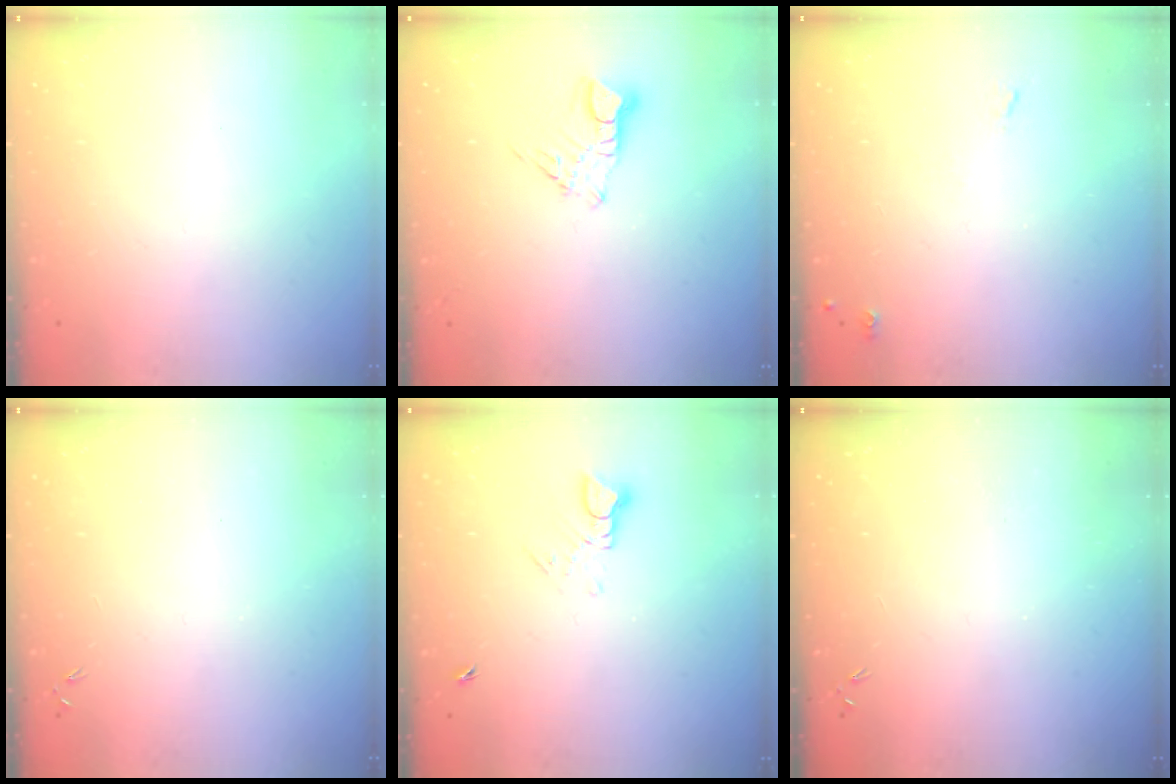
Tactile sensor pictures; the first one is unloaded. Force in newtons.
{"total": 5.1, "press": 5.1, "slide": 0.3}
{"total": 4.3, "press": 4.2, "slide": 0.6}
{"total": 0.0}
{"total": 3.4, "press": 3.4, "slide": 0.5}
{"total": 0.0}